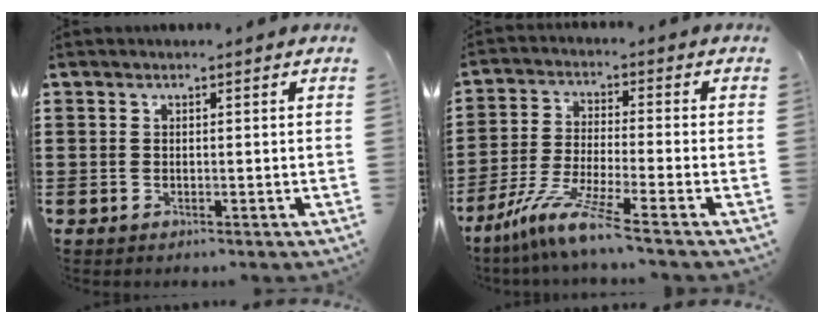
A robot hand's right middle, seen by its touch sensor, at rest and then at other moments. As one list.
[{"total": 7.9, "force": [-6.2, -0.2, 4.9], "torque": [-0.113, -0.017, -0.125]}]